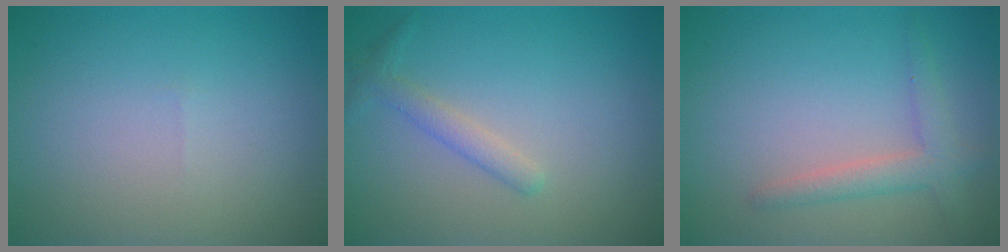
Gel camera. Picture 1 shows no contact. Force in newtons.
{"total": 1.7, "press": 1.7, "slide": 0.1}
{"total": 2.5, "press": 2.5, "slide": 0.1}